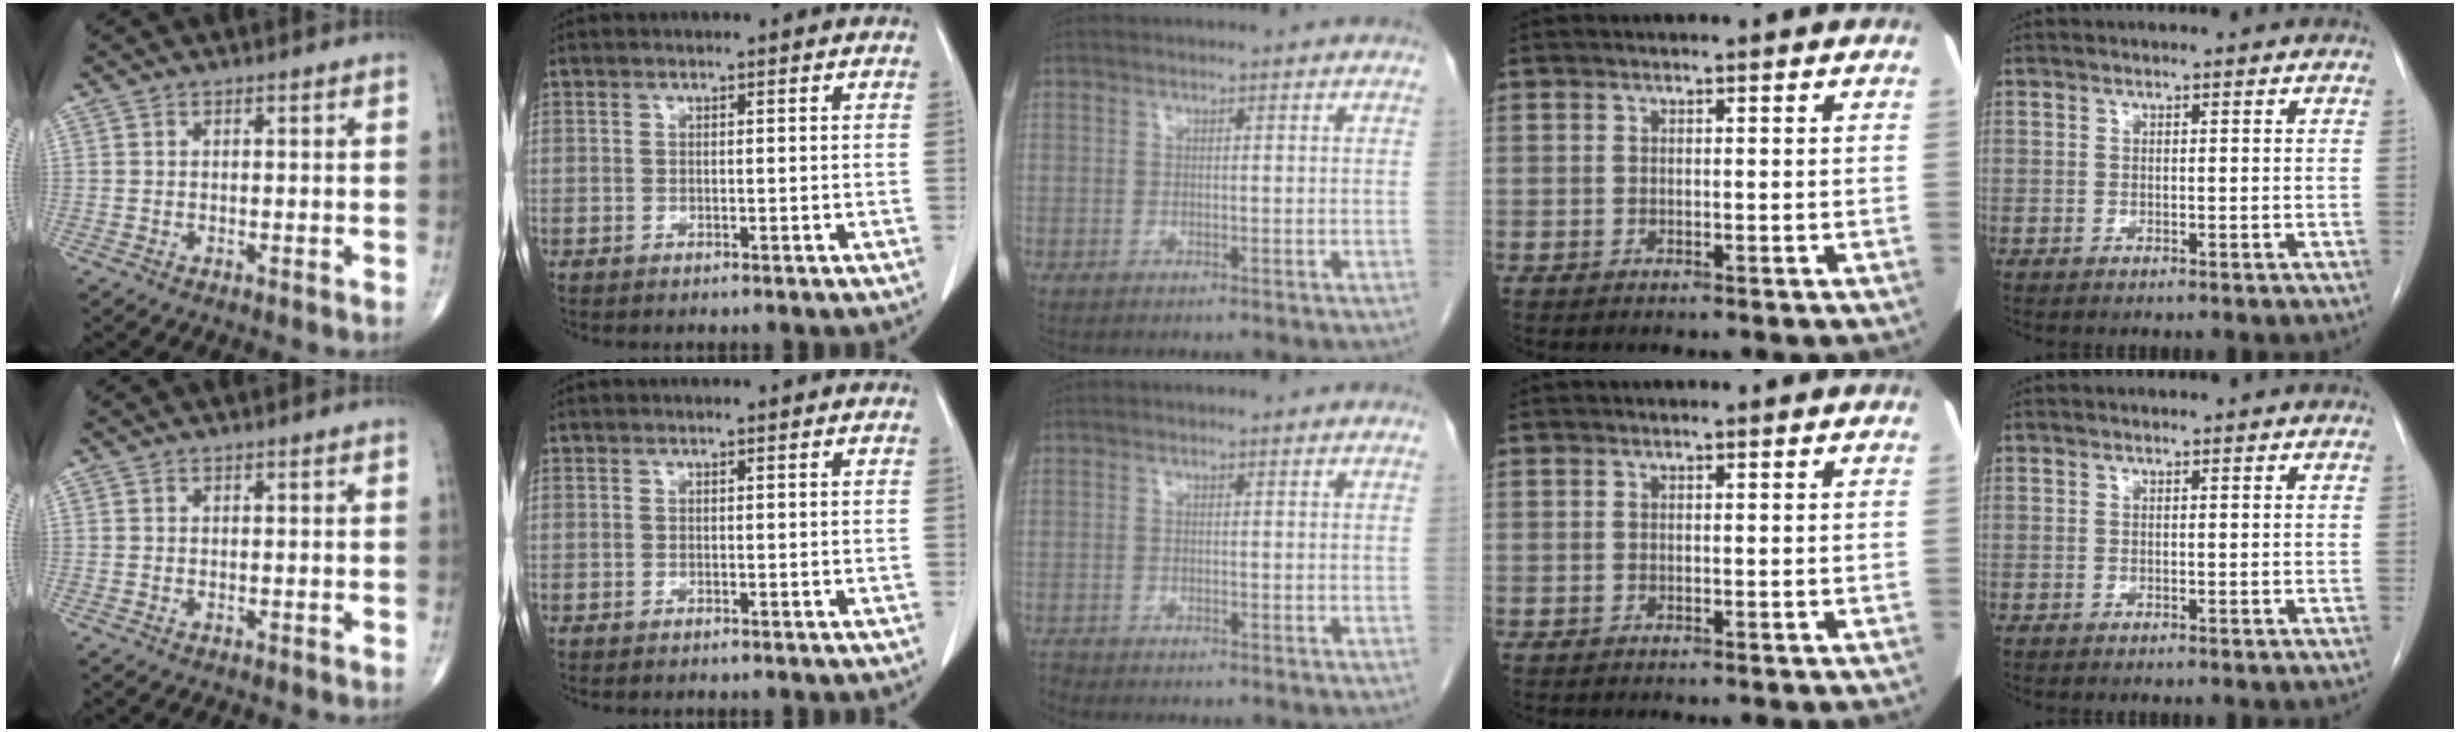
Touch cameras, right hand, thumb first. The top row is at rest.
{"middle": {"total": 0.6, "force": [-0.6, -0.1, -0.2], "torque": [0.001, -0.006, -0.012]}}